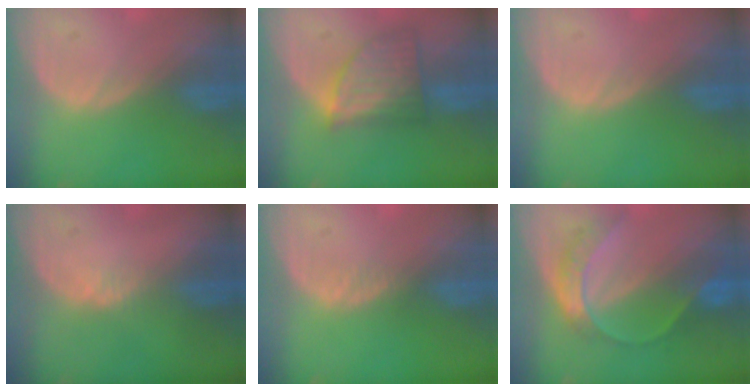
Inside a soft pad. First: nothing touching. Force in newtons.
{"total": 7.5, "press": 6.8, "slide": 3.1}
{"total": 0.0}
{"total": 1.2, "press": 0.9, "slide": 0.8}
{"total": 0.9, "press": 0.9, "slide": 0.2}
{"total": 7.2, "press": 6.1, "slide": 4.0}